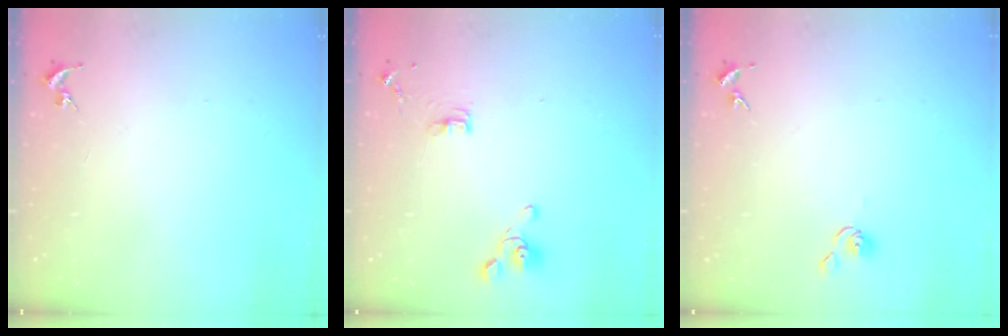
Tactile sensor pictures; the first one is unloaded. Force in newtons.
{"total": 8.8, "press": 8.5, "slide": 2.0}
{"total": 5.1, "press": 5.1, "slide": 0.5}